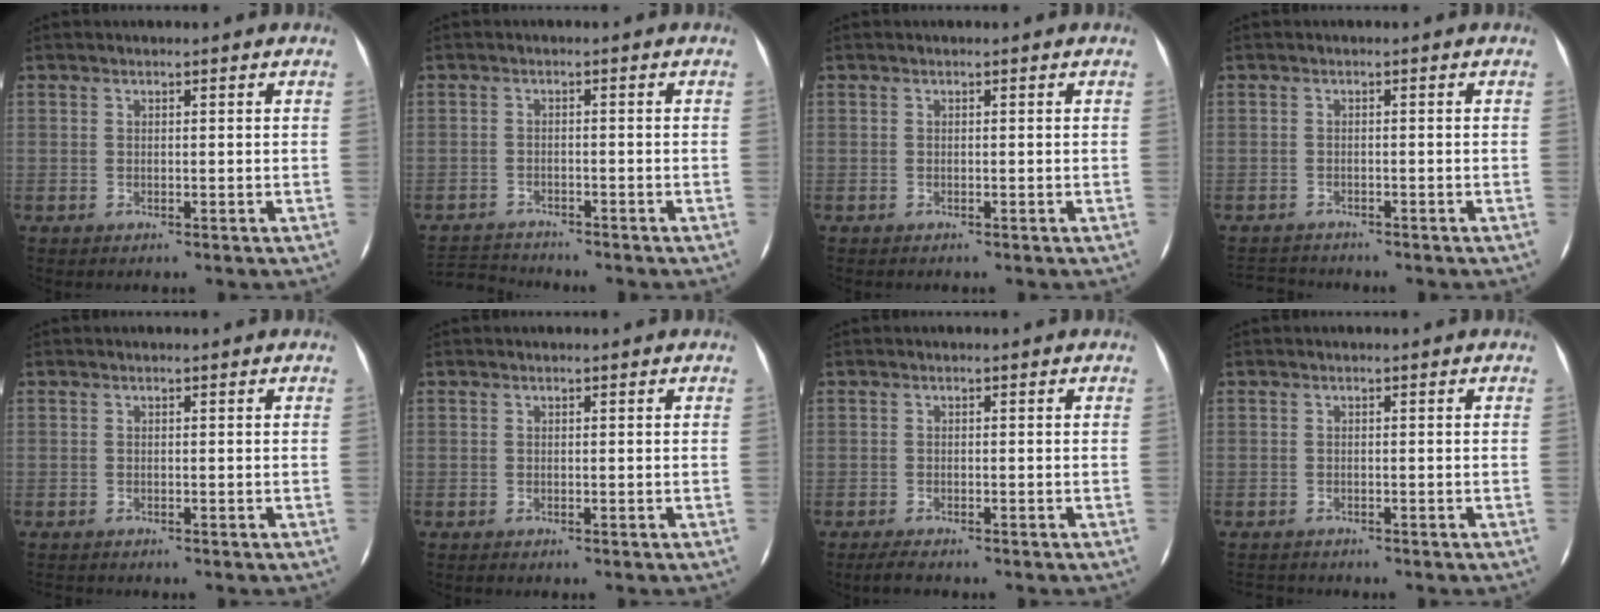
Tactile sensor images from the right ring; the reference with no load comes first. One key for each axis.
{"total": 7.1, "fx": -6.7, "fy": 1.9, "fz": 1.3, "tx": -0.053, "ty": 0.012, "tz": -0.117}
{"total": 0.0}
{"total": 4.5, "fx": -4.2, "fy": 1.4, "fz": 0.9, "tx": -0.033, "ty": 0.006, "tz": -0.069}
{"total": 0.7, "fx": -0.6, "fy": 0.3, "fz": 0.0, "tx": -0.003, "ty": 0.002, "tz": -0.010}
{"total": 0.0}
{"total": 2.7, "fx": -2.3, "fy": 0.5, "fz": 1.3, "tx": -0.034, "ty": -0.007, "tz": -0.040}
{"total": 1.9, "fx": -1.7, "fy": 0.7, "fz": 0.3, "tx": -0.013, "ty": 0.001, "tz": -0.028}